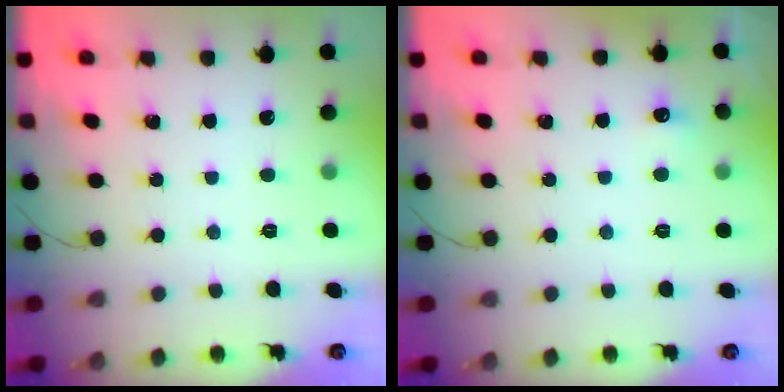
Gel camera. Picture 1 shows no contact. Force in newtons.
{"total": 3.6, "press": 3.5, "slide": 0.9}